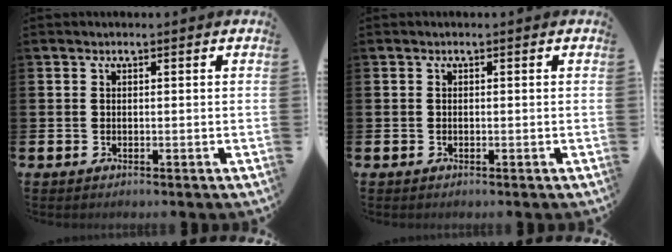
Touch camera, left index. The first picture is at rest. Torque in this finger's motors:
{"motor_torque": [-0.09, -0.02, -0.09, -0.01]}